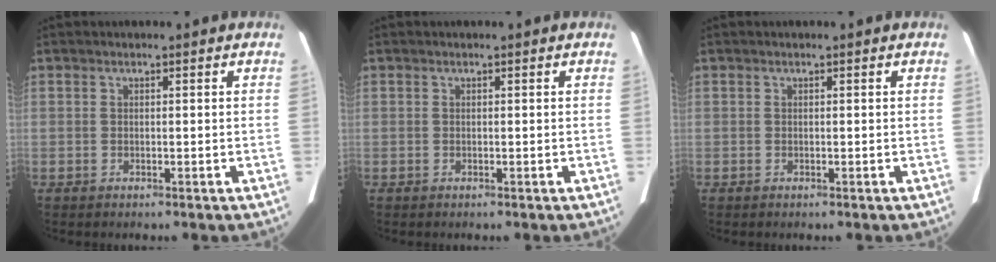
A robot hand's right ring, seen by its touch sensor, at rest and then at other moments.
{"total": 0.0}
{"total": 0.0}